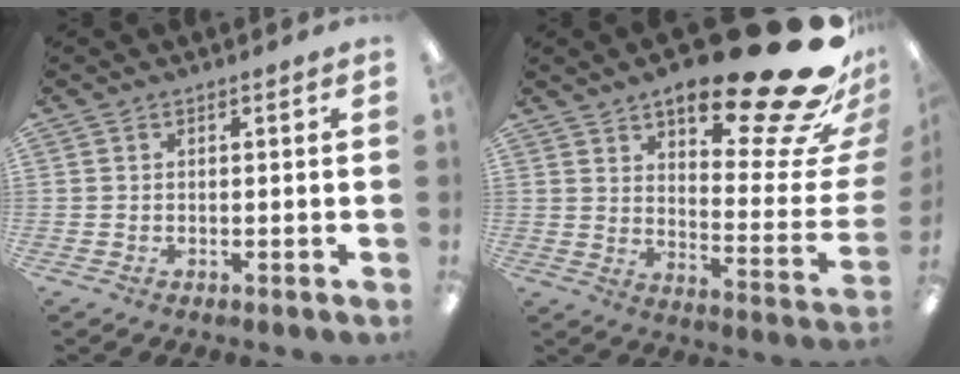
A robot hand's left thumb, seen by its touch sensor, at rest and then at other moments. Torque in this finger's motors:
{"motor_torque": [0.72, 0.75, 1.57, -1.21, 0.10]}